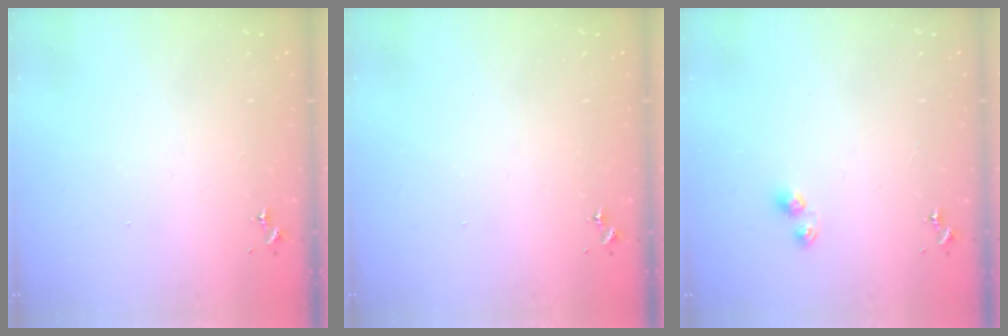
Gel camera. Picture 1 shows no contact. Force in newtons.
{"total": 0.0}
{"total": 3.2, "press": 3.2, "slide": 0.4}